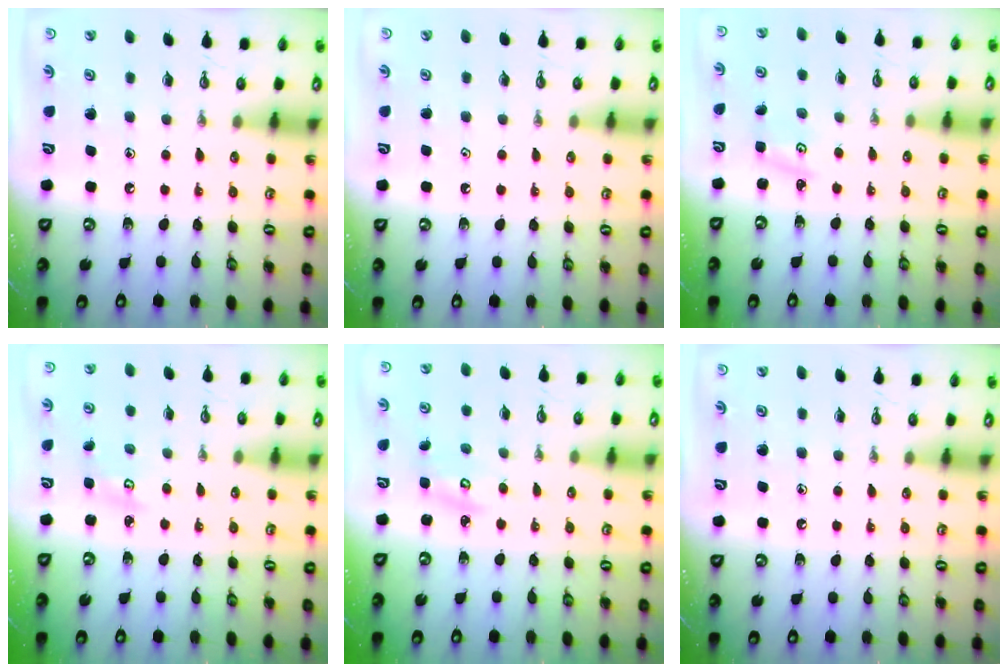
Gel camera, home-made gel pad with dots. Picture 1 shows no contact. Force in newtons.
{"total": 0.6, "press": 0.6, "slide": 0.0}
{"total": 2.0, "press": 2.0, "slide": 0.3}
{"total": 2.5, "press": 2.4, "slide": 0.3}
{"total": 3.5, "press": 3.4, "slide": 0.4}
{"total": 0.0}